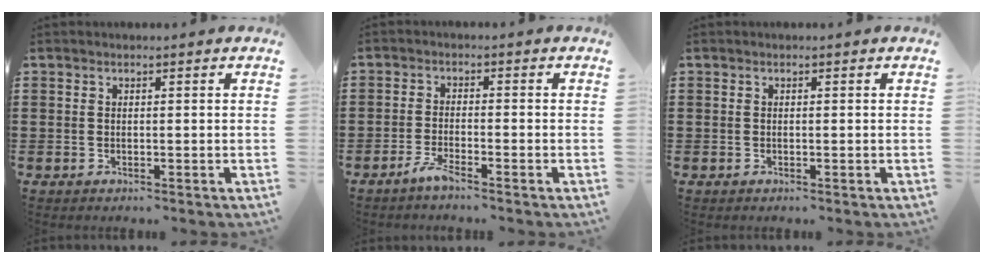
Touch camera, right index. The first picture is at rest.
{"total": 2.3, "force": [-2.0, -0.1, 1.2], "torque": [-0.027, -0.001, -0.039]}
{"total": 0.0}